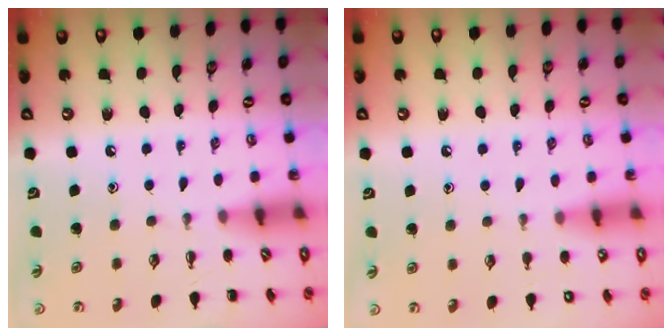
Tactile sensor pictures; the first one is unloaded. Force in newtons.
{"total": 6.9, "press": 6.5, "slide": 2.3}